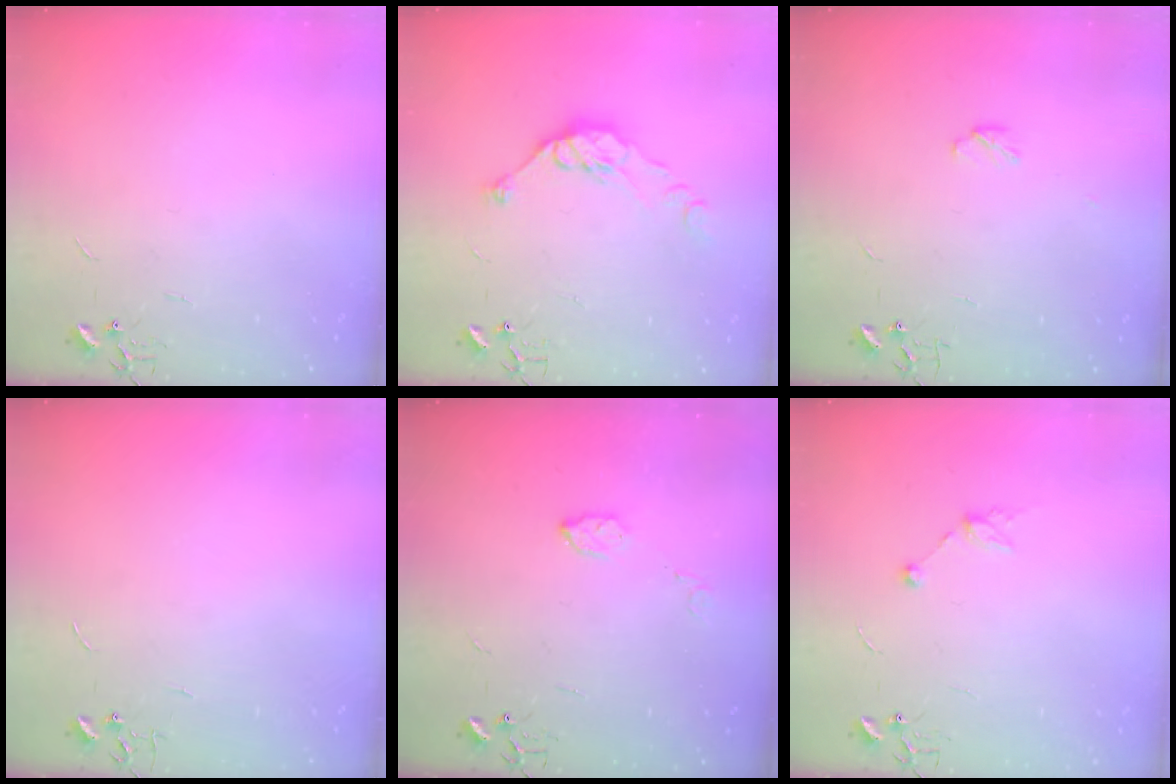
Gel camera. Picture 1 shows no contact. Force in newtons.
{"total": 11.6, "press": 11.6, "slide": 0.7}
{"total": 3.8, "press": 3.7, "slide": 0.9}
{"total": 0.0}
{"total": 4.0, "press": 4.0, "slide": 0.7}
{"total": 8.3, "press": 8.1, "slide": 1.4}